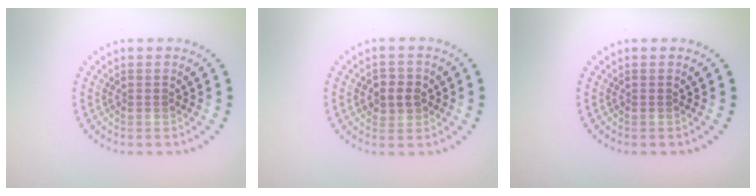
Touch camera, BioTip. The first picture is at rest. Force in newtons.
{"total": 2.2, "press": 2.2, "slide": 0.5}
{"total": 0.0}